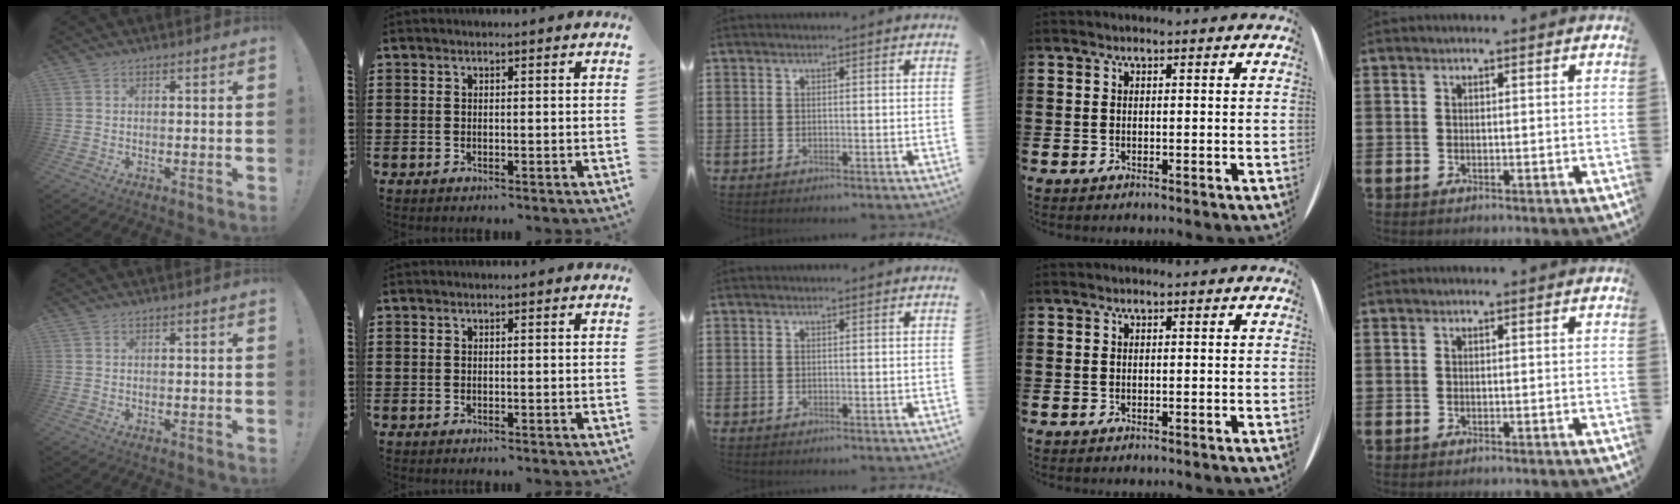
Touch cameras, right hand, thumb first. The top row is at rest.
{}